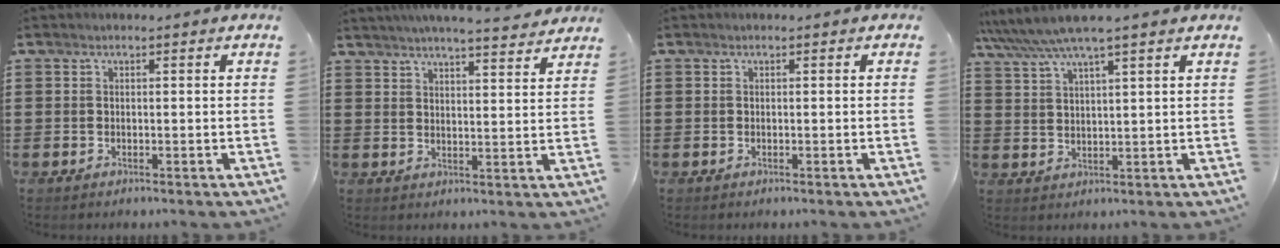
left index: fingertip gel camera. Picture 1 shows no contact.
{"total": 4.8, "force": [4.6, -0.3, 1.2], "torque": [-0.041, -0.022, 0.081]}
{"total": 0.0}
{"total": 5.8, "force": [4.7, 0.1, 3.3], "torque": [-0.077, -0.014, 0.083]}